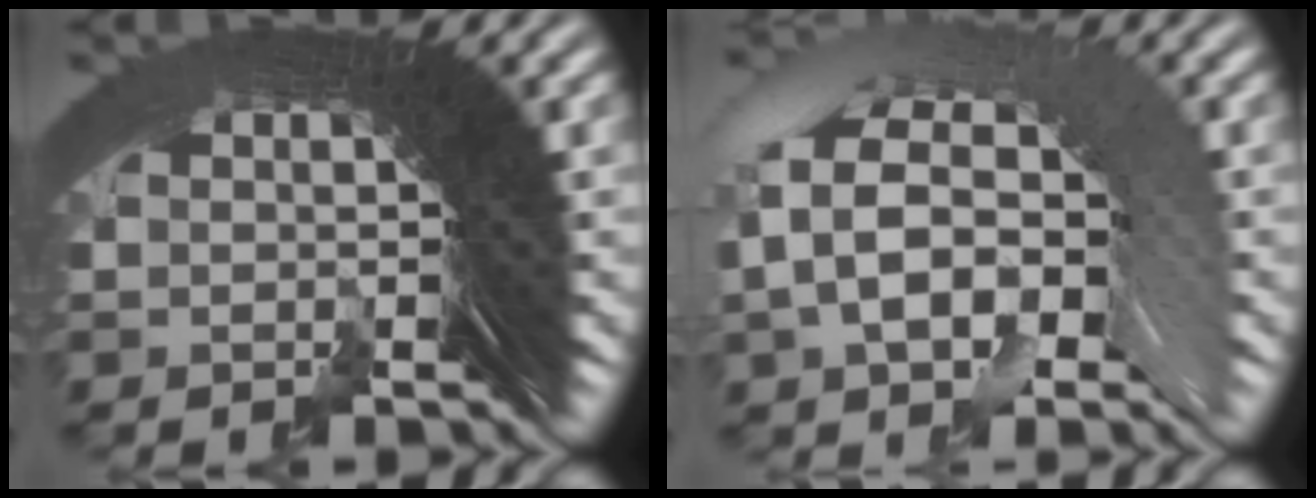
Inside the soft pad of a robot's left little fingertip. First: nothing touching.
{"total": 20.5, "force": [3.3, -6.6, -19.1], "torque": [0.261, 0.054, 0.030]}